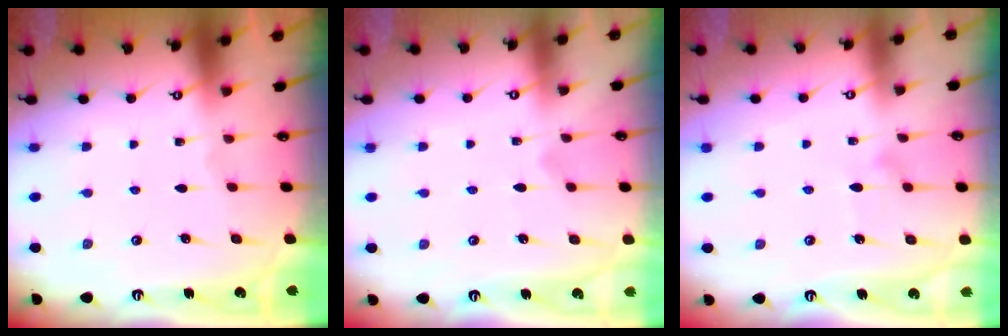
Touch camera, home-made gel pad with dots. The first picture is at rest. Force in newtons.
{"total": 6.7, "press": 6.7, "slide": 0.4}
{"total": 8.0, "press": 8.0, "slide": 0.4}